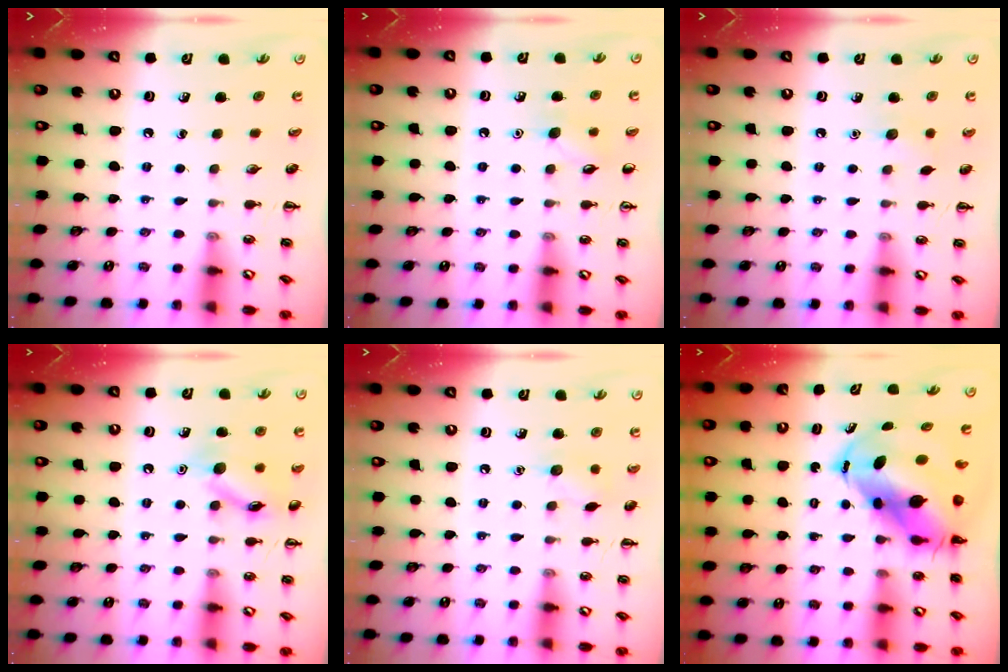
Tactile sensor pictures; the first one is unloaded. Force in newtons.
{"total": 7.0, "press": 6.7, "slide": 2.2}
{"total": 5.5, "press": 5.4, "slide": 1.2}
{"total": 11.8, "press": 11.8, "slide": 0.5}
{"total": 6.9, "press": 6.8, "slide": 1.3}
{"total": 10.9, "press": 10.5, "slide": 2.9}